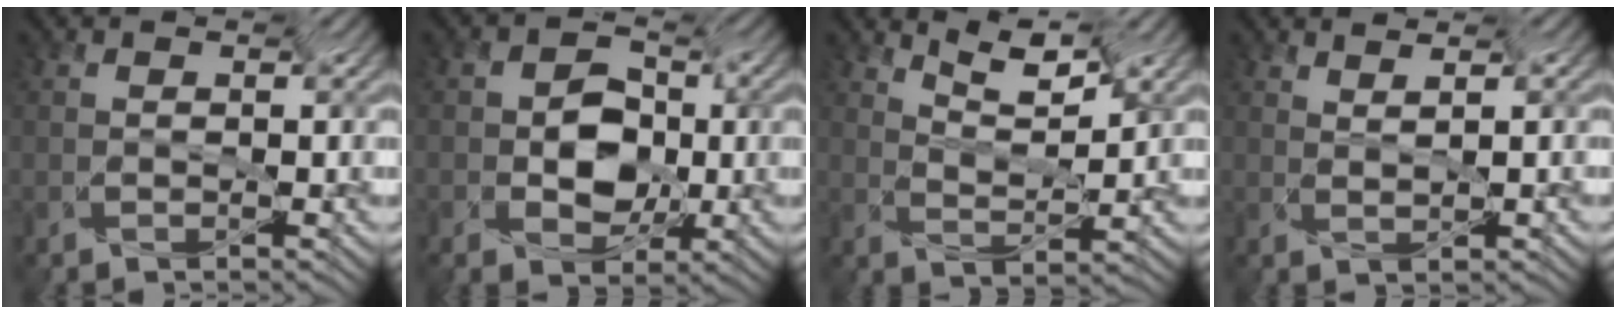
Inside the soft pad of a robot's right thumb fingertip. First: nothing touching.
{"total": 5.6, "force": [-3.0, 3.8, 3.0], "torque": [-0.051, -0.007, -0.051]}
{"total": 3.4, "force": [2.8, -0.5, 1.9], "torque": [-0.053, 0.001, 0.058]}
{"total": 2.4, "force": [2.2, -0.2, 0.8], "torque": [-0.015, -0.009, 0.038]}